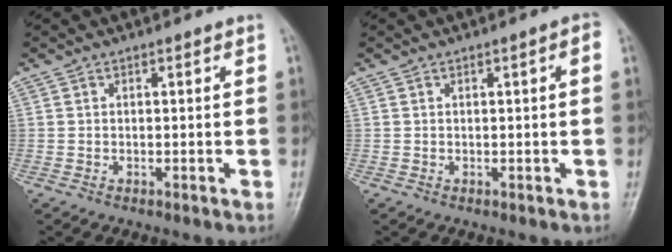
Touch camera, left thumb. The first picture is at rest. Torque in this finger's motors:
{"motor_torque": [-0.12, -0.10, -0.12, -0.02, 0.03]}